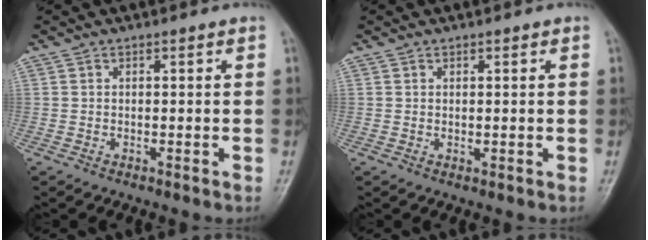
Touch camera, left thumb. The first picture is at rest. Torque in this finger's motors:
{"motor_torque": [-0.06, 0.02, -0.10, -0.03, 0.00]}